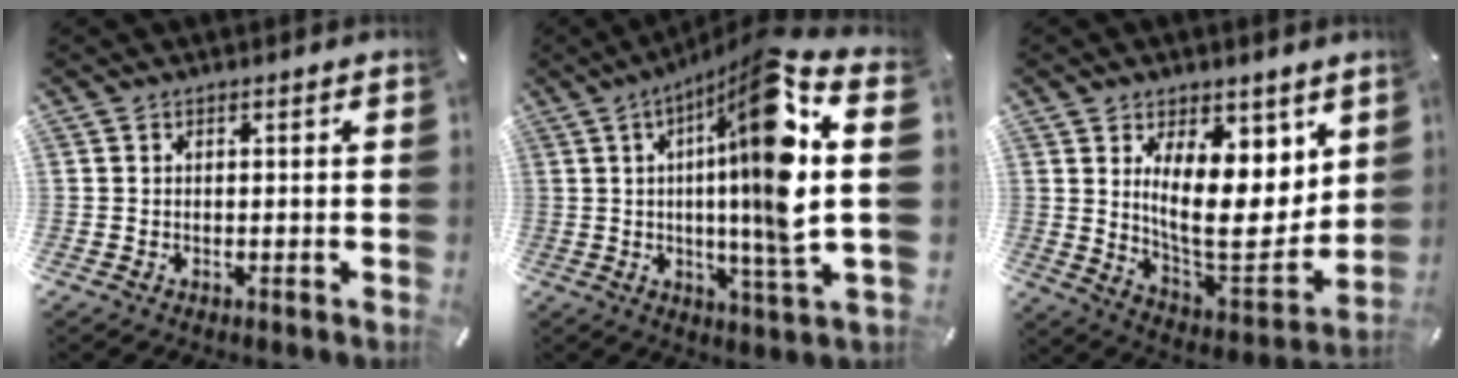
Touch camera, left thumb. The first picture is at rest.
{"total": 19.0, "force": [3.8, -0.6, 18.6], "torque": [-0.299, -0.039, 0.027]}
{"total": 16.3, "force": [4.1, 9.0, 12.9], "torque": [-0.196, -0.054, 0.072]}